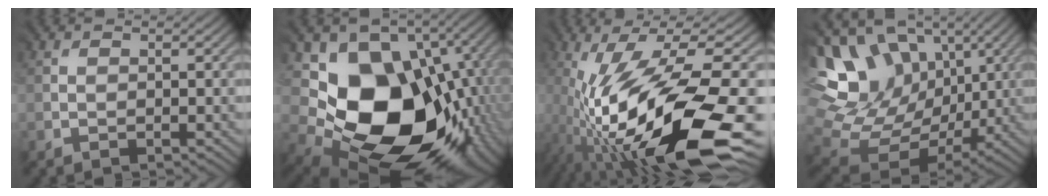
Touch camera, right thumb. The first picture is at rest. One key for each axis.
{"total": 17.9, "fx": -0.4, "fy": 13.8, "fz": 11.4, "tx": -0.165, "ty": -0.051, "tz": 0.024}
{"total": 18.7, "fx": -7.0, "fy": 5.8, "fz": 16.3, "tx": -0.306, "ty": -0.011, "tz": -0.119}
{"total": 17.4, "fx": 4.3, "fy": 13.8, "fz": 9.7, "tx": -0.222, "ty": 0.003, "tz": 0.105}